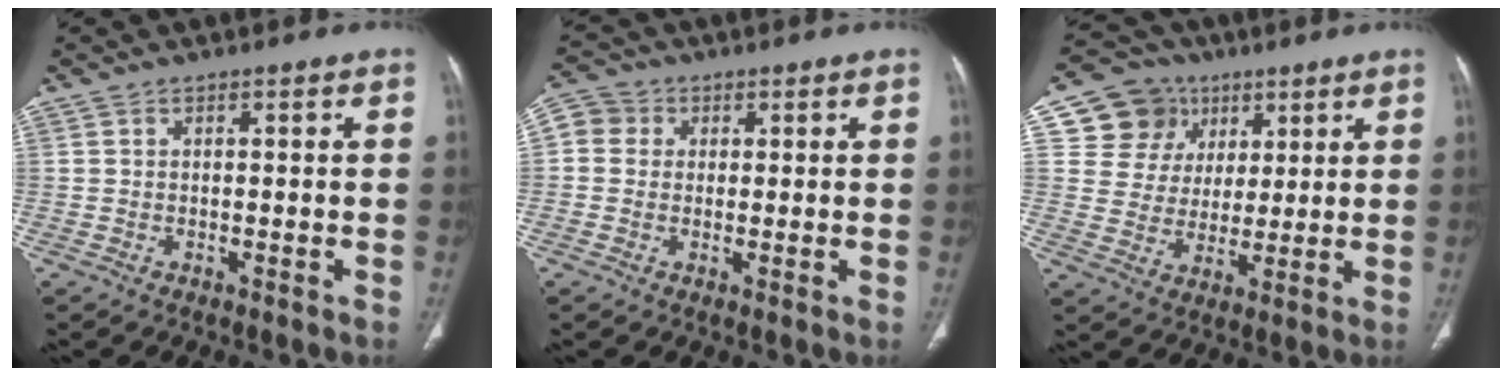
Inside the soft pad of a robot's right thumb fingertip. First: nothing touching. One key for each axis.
{"total": 6.7, "fx": 1.3, "fy": 6.2, "fz": 2.1, "tx": -0.033, "ty": 0.016, "tz": 0.021}
{"total": 11.7, "fx": 5.0, "fy": 10.3, "fz": 2.5, "tx": -0.004, "ty": -0.012, "tz": 0.092}